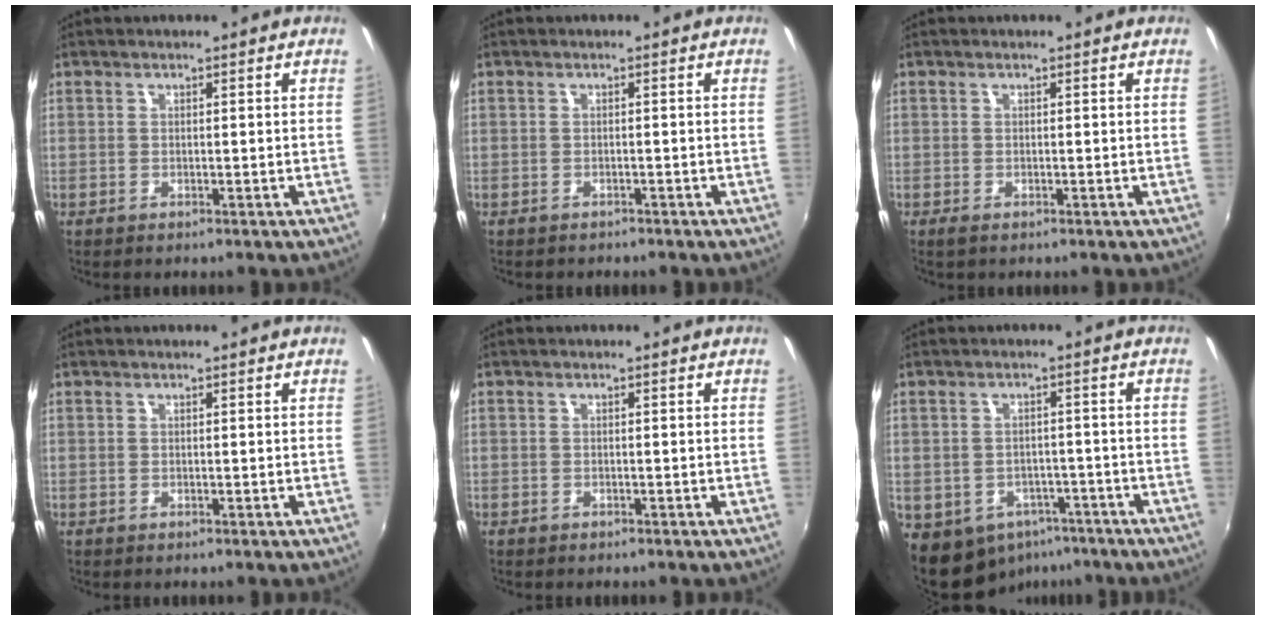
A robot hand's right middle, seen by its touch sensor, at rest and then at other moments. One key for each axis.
{"total": 1.1, "fx": -0.9, "fy": 0.7, "fz": 0.0, "tx": -0.005, "ty": 0.001, "tz": -0.014}
{"total": 0.7, "fx": -0.4, "fy": 0.4, "fz": 0.4, "tx": -0.008, "ty": -0.004, "tz": -0.006}
{"total": 0.0}
{"total": 0.8, "fx": -0.6, "fy": 0.5, "fz": 0.0, "tx": -0.003, "ty": 0.004, "tz": -0.010}
{"total": 9.6, "fx": -5.6, "fy": 7.1, "fz": 3.3, "tx": -0.080, "ty": -0.004, "tz": -0.062}